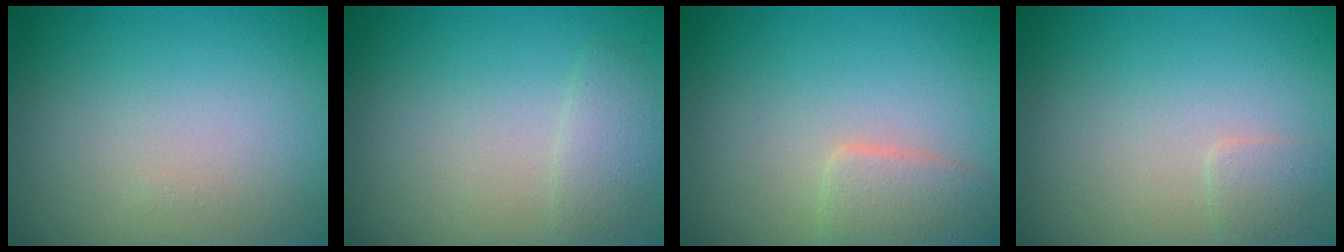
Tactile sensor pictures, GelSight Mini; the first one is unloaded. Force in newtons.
{"total": 1.5, "press": 1.5, "slide": 0.1}
{"total": 2.6, "press": 2.5, "slide": 0.3}
{"total": 1.0, "press": 1.0, "slide": 0.0}